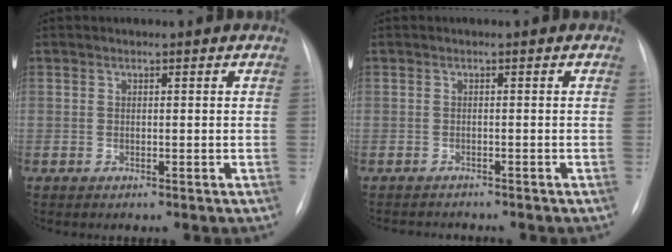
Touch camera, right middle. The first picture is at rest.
{"total": 2.9, "force": [-2.8, 0.4, 0.2], "torque": [0.002, -0.008, -0.040]}